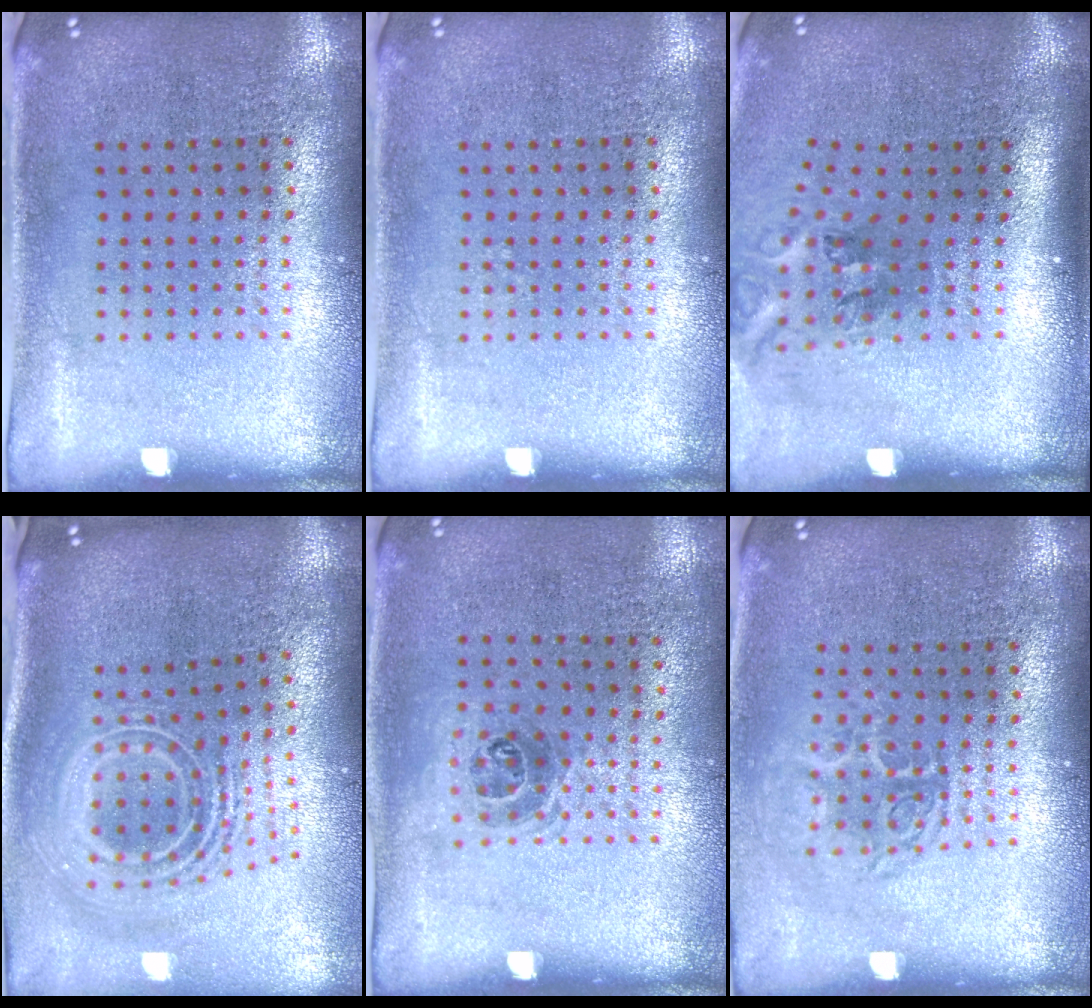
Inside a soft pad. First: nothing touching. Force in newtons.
{"total": 0.0}
{"total": 1.8, "press": 1.2, "slide": 1.3}
{"total": 2.8, "press": 1.9, "slide": 2.1}
{"total": 1.0, "press": 0.7, "slide": 0.6}
{"total": 1.7, "press": 1.3, "slide": 1.1}